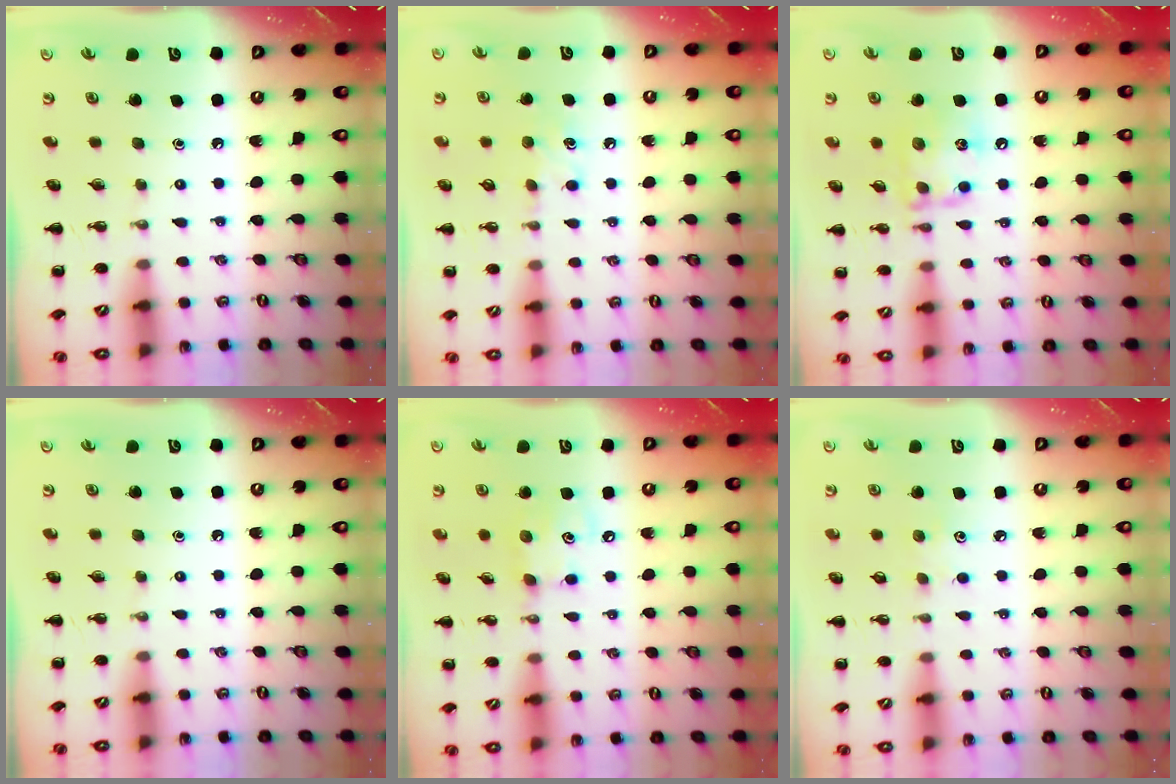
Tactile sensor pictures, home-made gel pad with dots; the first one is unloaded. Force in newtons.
{"total": 6.9, "press": 6.6, "slide": 2.0}
{"total": 12.4, "press": 12.4, "slide": 1.2}
{"total": 0.0}
{"total": 5.5, "press": 5.5, "slide": 0.4}
{"total": 2.9, "press": 2.9, "slide": 0.6}